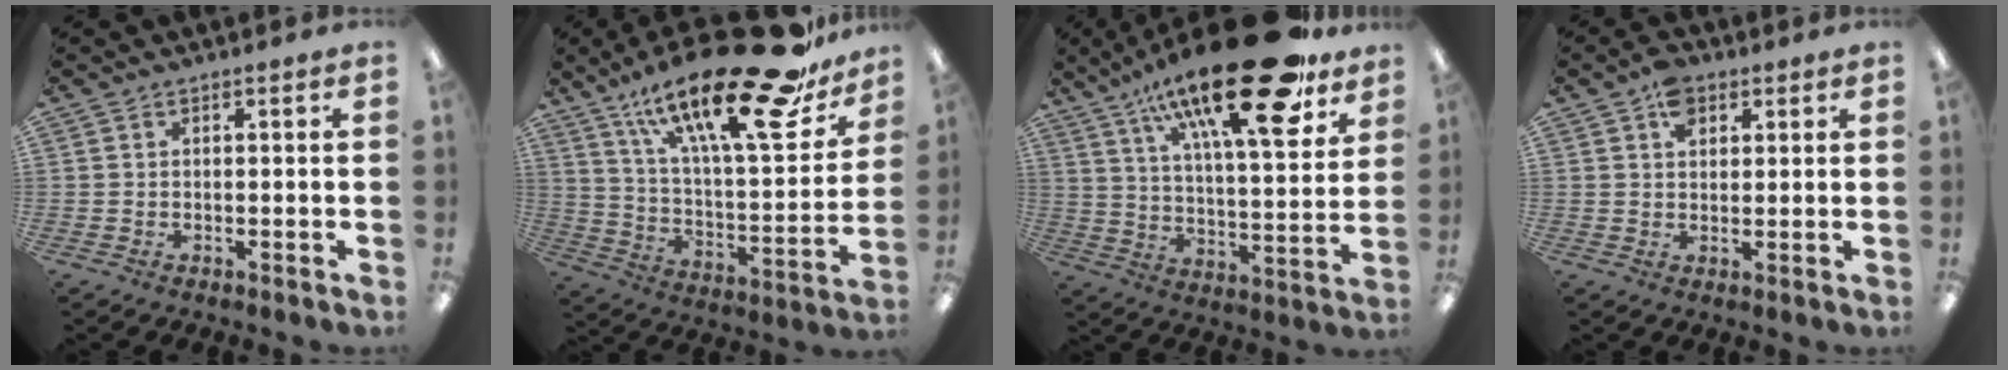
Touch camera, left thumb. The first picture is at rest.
{"total": 29.0, "force": [19.5, 7.6, 20.2], "torque": [-0.317, -0.116, 0.315]}
{"total": 27.6, "force": [18.2, 7.8, 19.2], "torque": [-0.297, -0.108, 0.289]}
{"total": 5.4, "force": [2.8, 3.6, 2.9], "torque": [-0.042, -0.003, 0.047]}